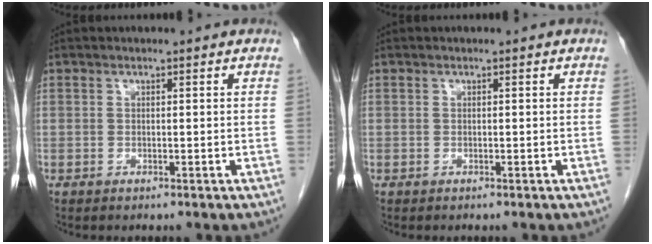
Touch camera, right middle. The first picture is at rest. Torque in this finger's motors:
{"motor_torque": [-0.18, 0.20, -0.03, 0.00]}